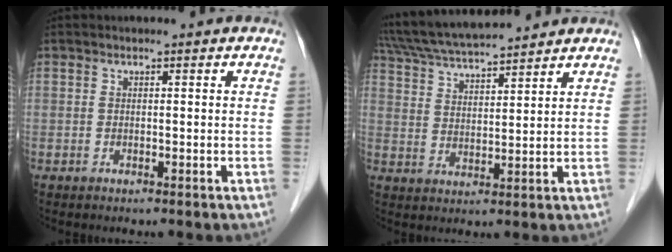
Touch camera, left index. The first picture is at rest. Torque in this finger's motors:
{"motor_torque": [-0.03, -1.01, 0.64, 0.21]}